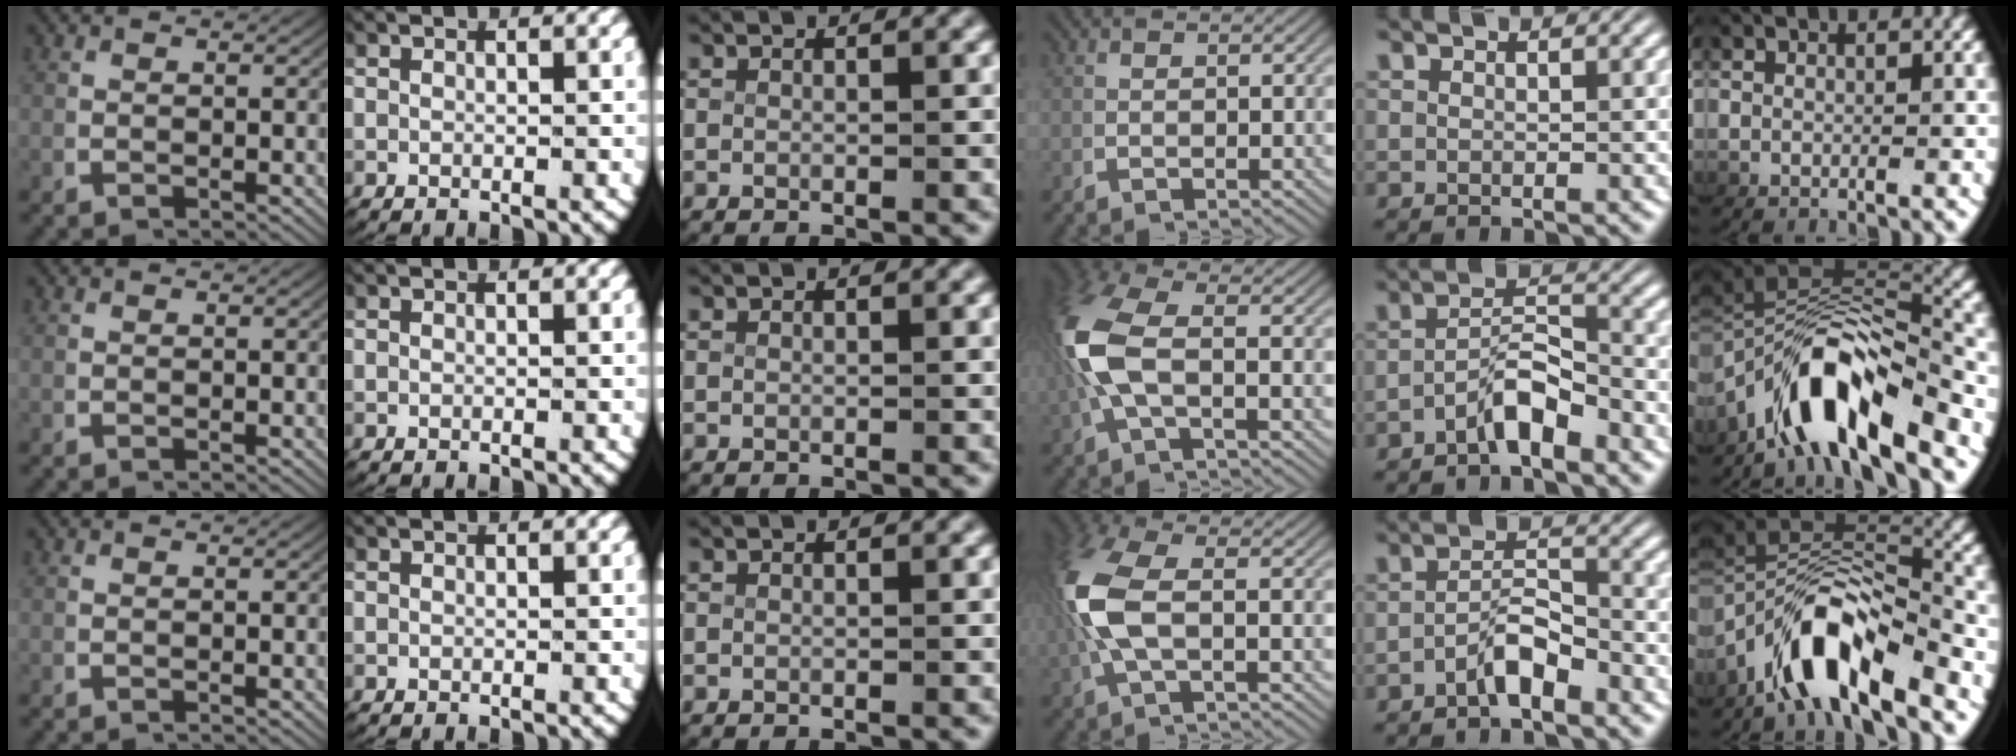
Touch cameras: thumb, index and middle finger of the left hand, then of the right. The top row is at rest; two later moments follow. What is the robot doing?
{"motion": "lift_and_place", "object": "fork"}